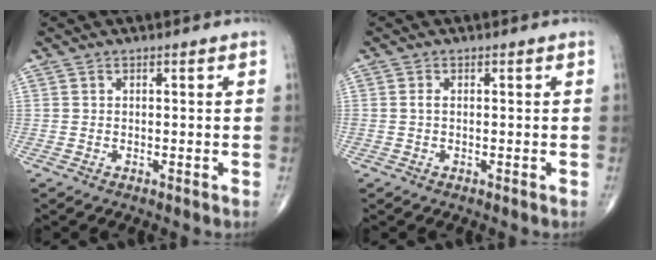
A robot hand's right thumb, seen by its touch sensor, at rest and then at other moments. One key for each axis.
{"total": 0.8, "fx": 0.0, "fy": 0.4, "fz": 0.6, "tx": -0.014, "ty": 0.000, "tz": -0.001}